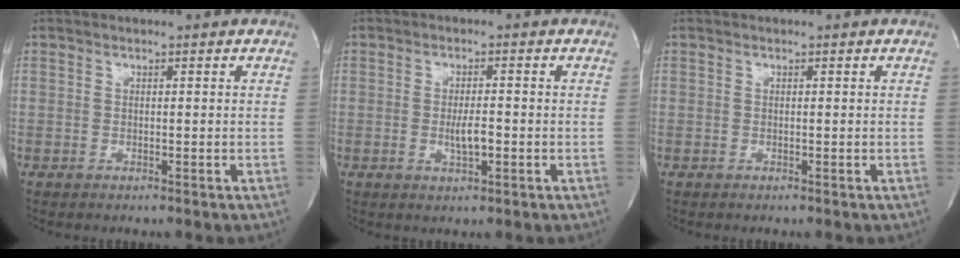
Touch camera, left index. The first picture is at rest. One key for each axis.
{"total": 3.1, "fx": -0.9, "fy": 0.7, "fz": 2.9, "tx": -0.058, "ty": -0.005, "tz": -0.012}
{"total": 0.0}